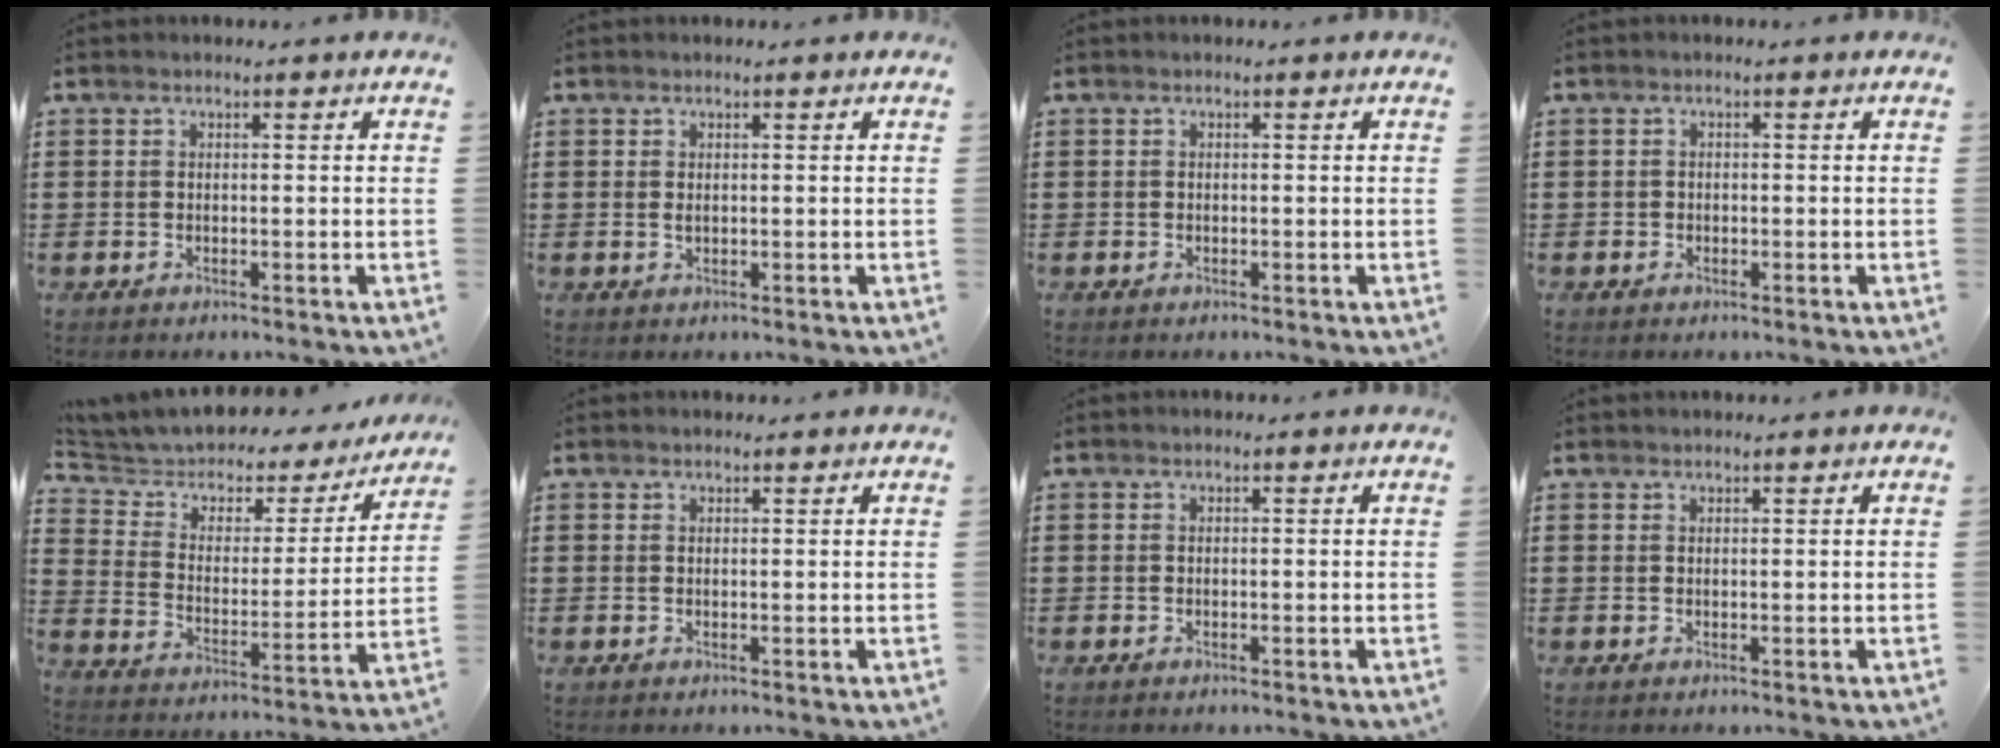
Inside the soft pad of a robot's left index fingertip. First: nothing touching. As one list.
[{"total": 0.7, "force": [0.2, 0.3, 0.5], "torque": [-0.012, 0.002, 0.004]}, {"total": 0.0}, {"total": 0.6, "force": [-0.1, 0.6, 0.1], "torque": [-0.005, 0.004, -0.003]}, {"total": 4.0, "force": [3.1, 2.4, 0.9], "torque": [-0.046, -0.028, 0.044]}, {"total": 0.7, "force": [0.7, 0.0, 0.1], "torque": [-0.004, -0.001, 0.014]}, {"total": 0.0}, {"total": 0.7, "force": [0.7, 0.0, 0.0], "torque": [-0.003, -0.001, 0.014]}]